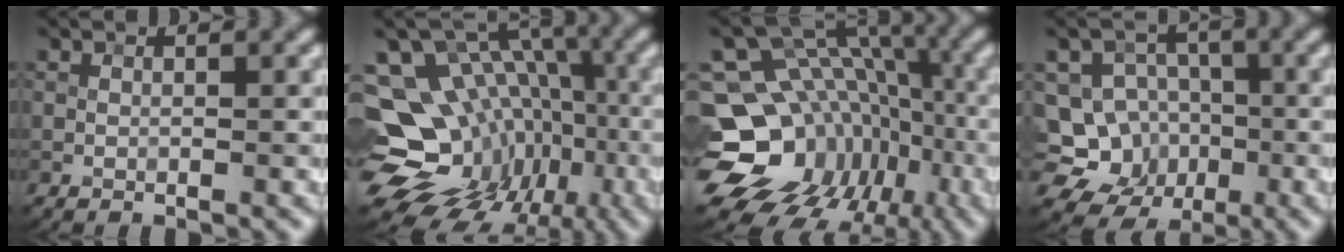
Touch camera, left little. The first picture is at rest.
{"total": 16.5, "force": [-4.1, 13.0, 9.3], "torque": [-0.164, 0.005, -0.044]}
{"total": 18.6, "force": [-5.9, 14.8, 9.6], "torque": [-0.163, 0.000, -0.085]}
{"total": 11.4, "force": [-3.8, 10.2, 3.4], "torque": [-0.077, 0.007, -0.074]}